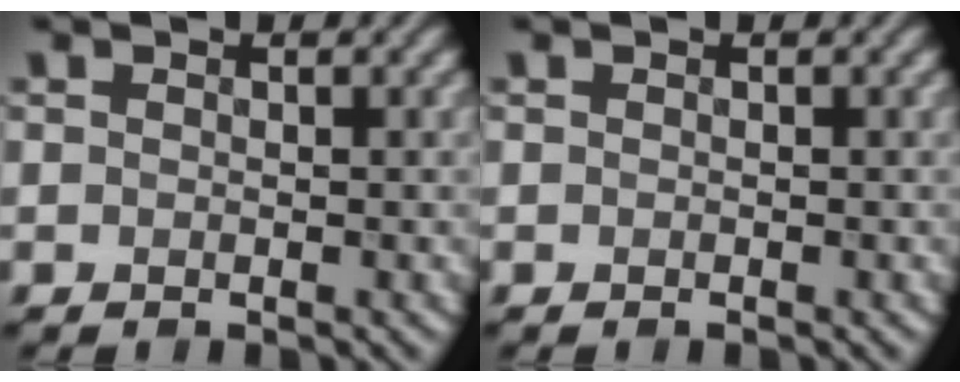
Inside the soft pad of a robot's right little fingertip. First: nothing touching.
{"total": 0.0}